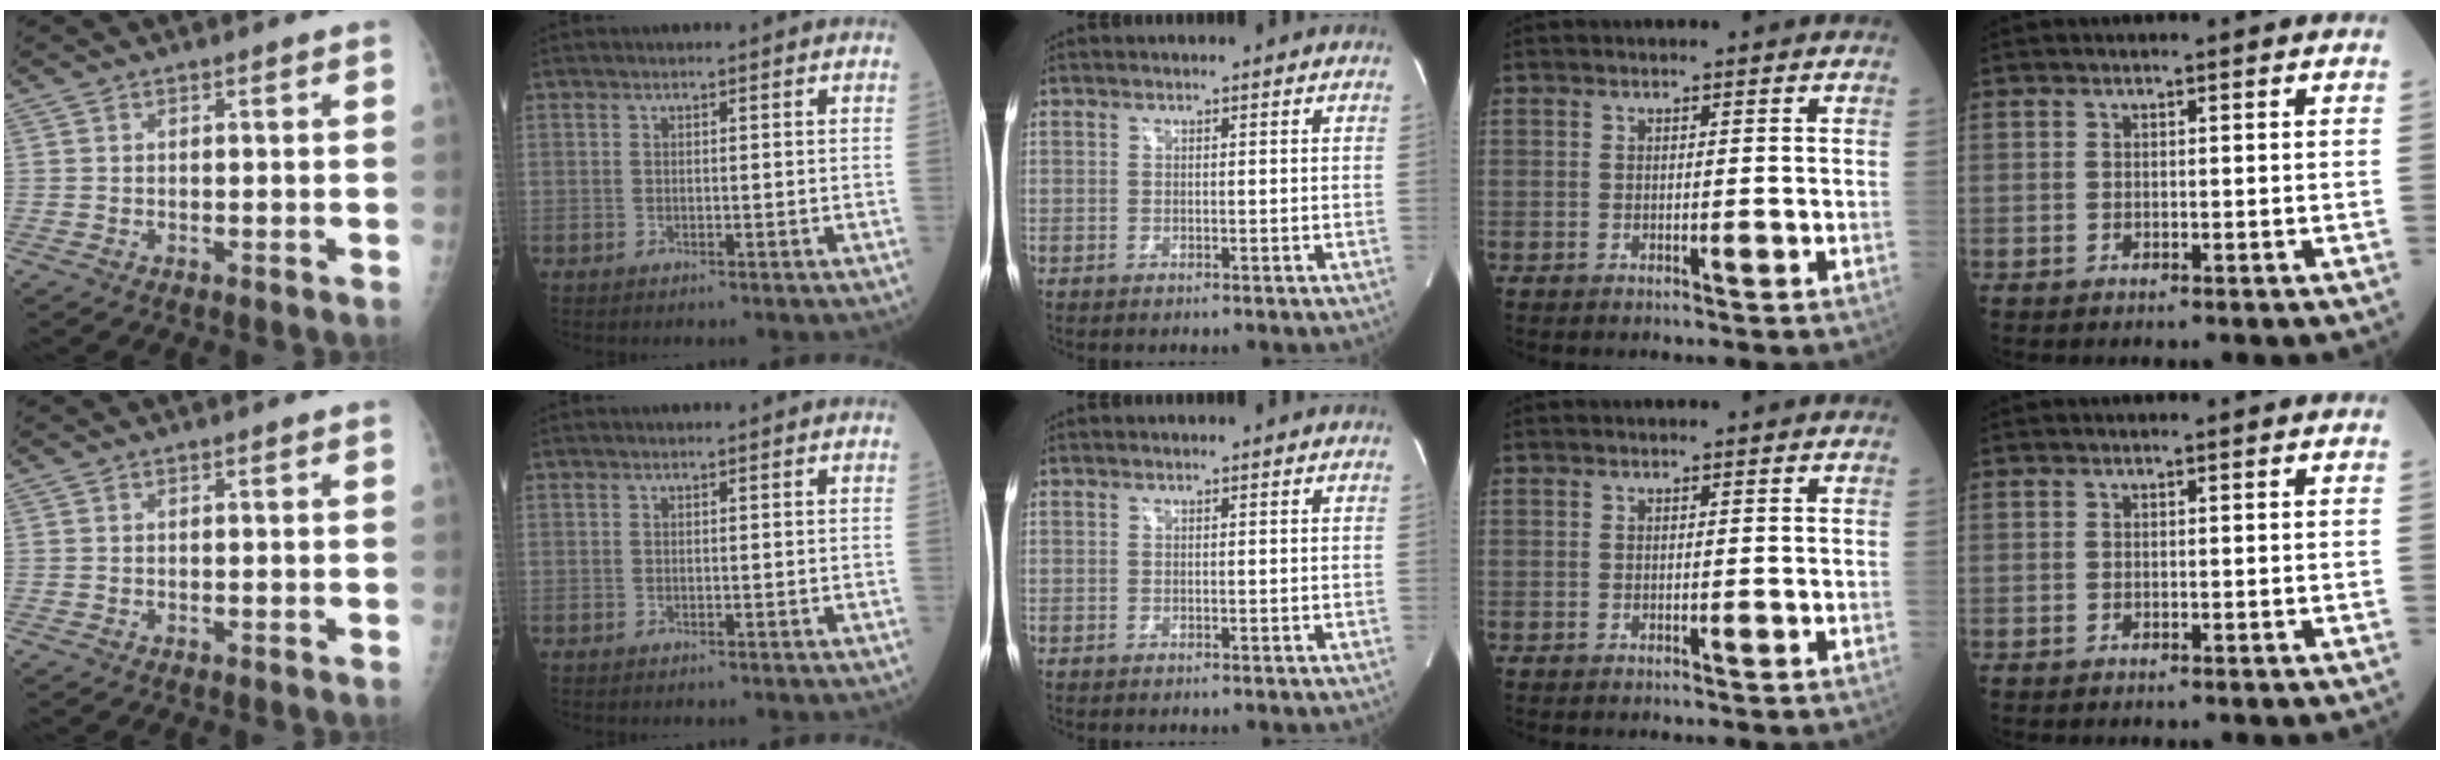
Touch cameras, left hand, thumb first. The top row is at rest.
{}